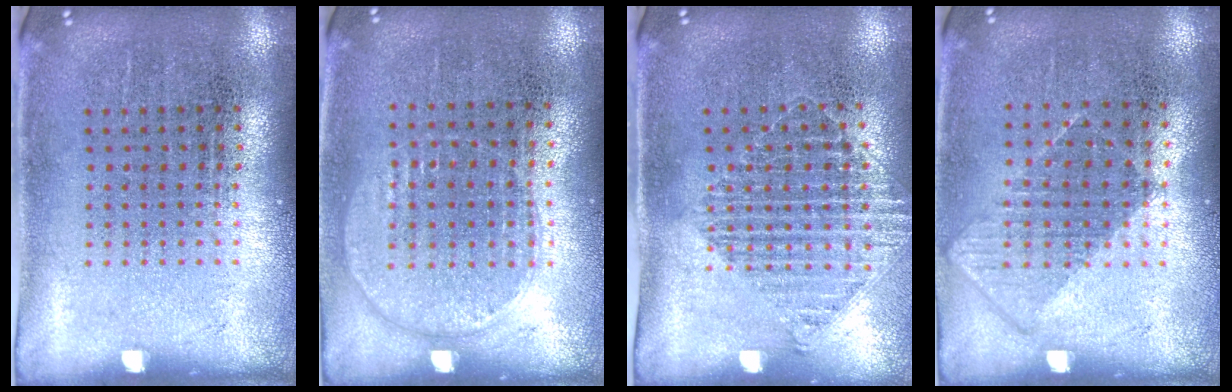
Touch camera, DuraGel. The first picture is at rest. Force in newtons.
{"total": 0.9, "press": 0.8, "slide": 0.4}
{"total": 1.3, "press": 1.2, "slide": 0.5}
{"total": 0.9, "press": 0.7, "slide": 0.4}